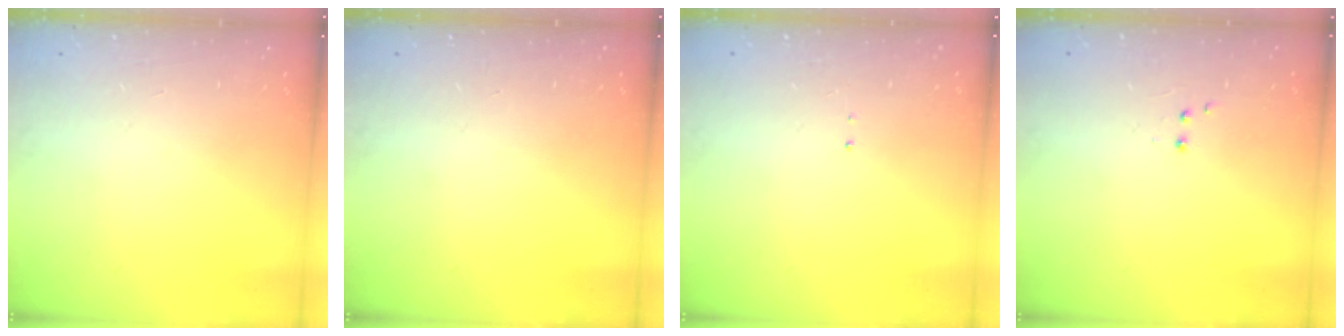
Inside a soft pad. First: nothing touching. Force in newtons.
{"total": 0.0}
{"total": 0.7, "press": 0.7, "slide": 0.1}
{"total": 1.9, "press": 1.8, "slide": 0.5}